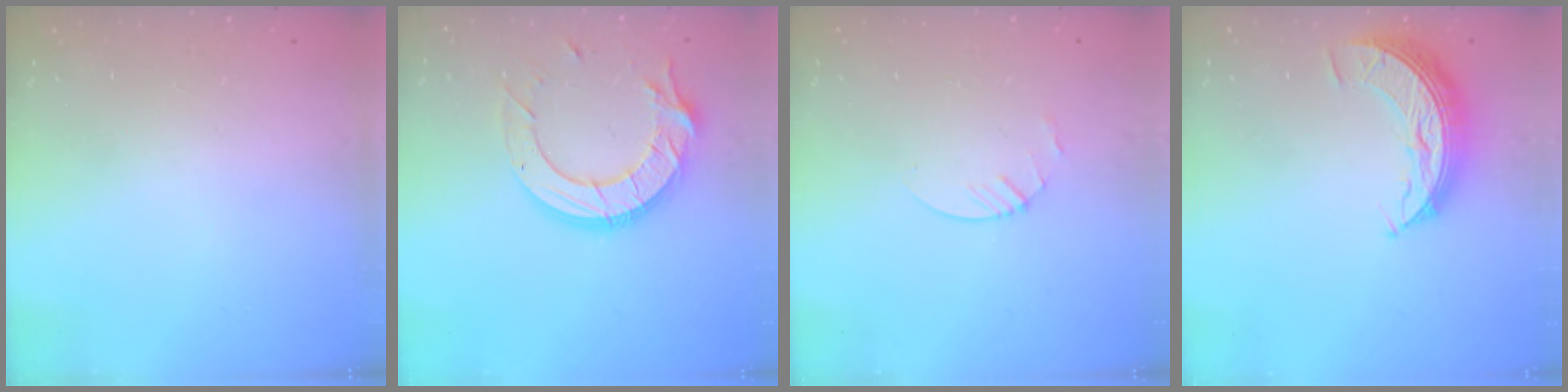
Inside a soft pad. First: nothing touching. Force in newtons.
{"total": 15.2, "press": 15.2, "slide": 1.3}
{"total": 3.0, "press": 3.0, "slide": 0.3}
{"total": 9.1, "press": 9.1, "slide": 0.6}